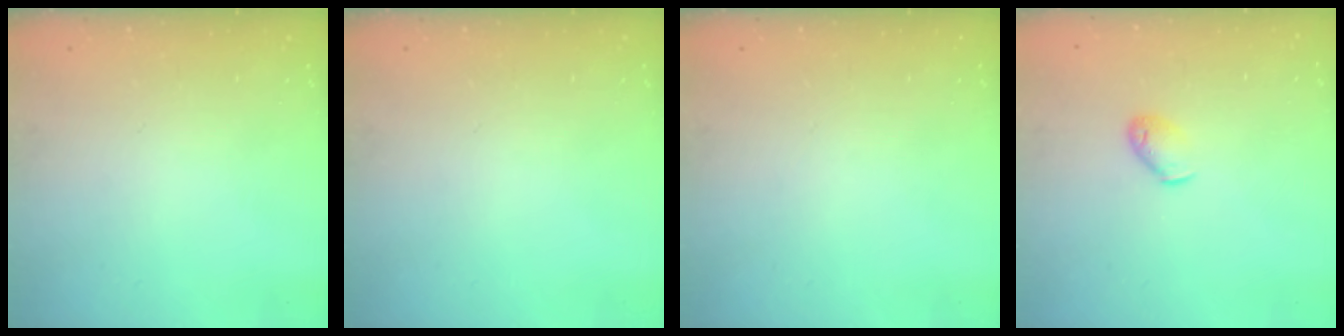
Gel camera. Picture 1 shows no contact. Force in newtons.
{"total": 0.0}
{"total": 0.0}
{"total": 5.1, "press": 5.0, "slide": 1.1}